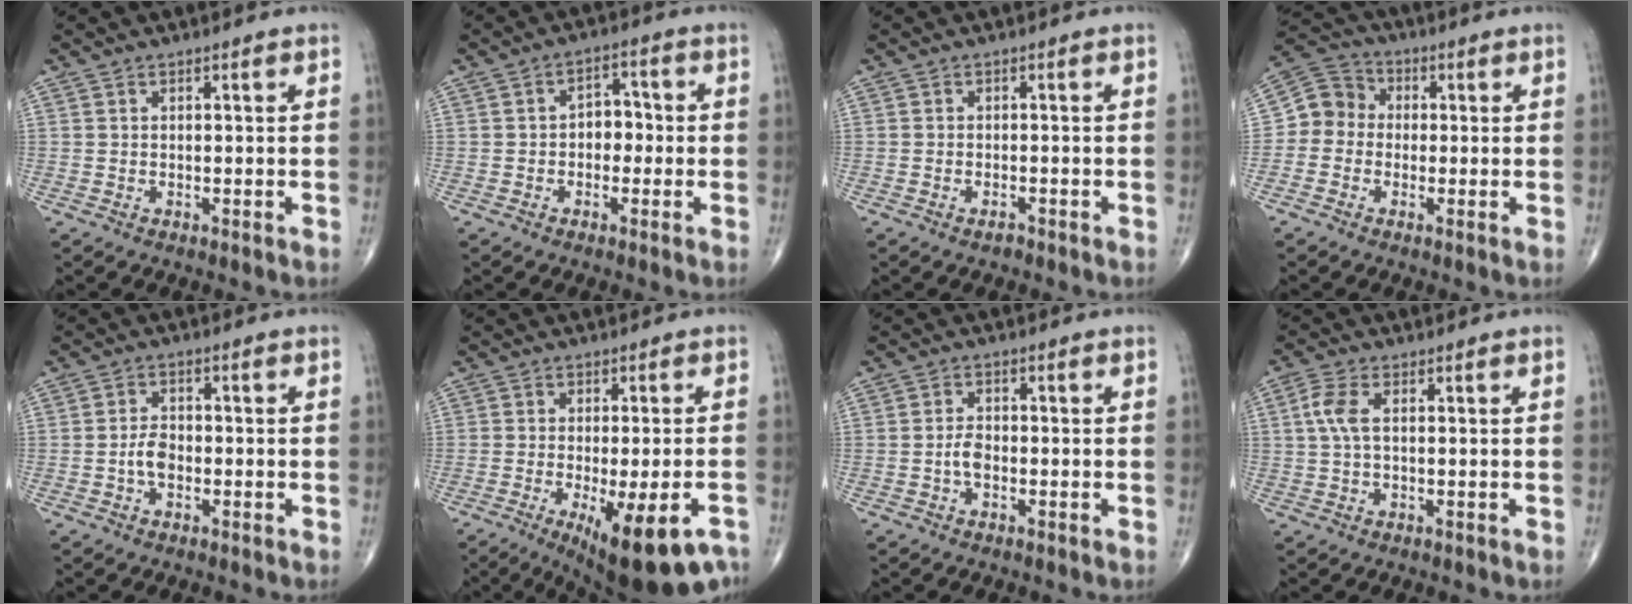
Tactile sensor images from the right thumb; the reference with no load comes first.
{"total": 4.8, "force": [-0.5, 3.4, 3.3], "torque": [-0.027, 0.019, -0.018]}
{"total": 0.9, "force": [-0.7, 0.3, 0.4], "torque": [-0.008, 0.002, -0.011]}
{"total": 7.2, "force": [-0.6, 6.5, 2.9], "torque": [-0.032, 0.027, -0.028]}
{"total": 3.4, "force": [-1.1, 2.1, 2.5], "torque": [-0.042, 0.011, -0.024]}
{"total": 15.7, "force": [-8.9, 4.7, 12.0], "torque": [-0.129, 0.009, -0.117]}
{"total": 2.5, "force": [-0.8, 1.4, 1.9], "torque": [-0.036, 0.009, -0.019]}
{"total": 4.5, "force": [0.8, 2.1, 3.8], "torque": [-0.105, 0.012, 0.014]}